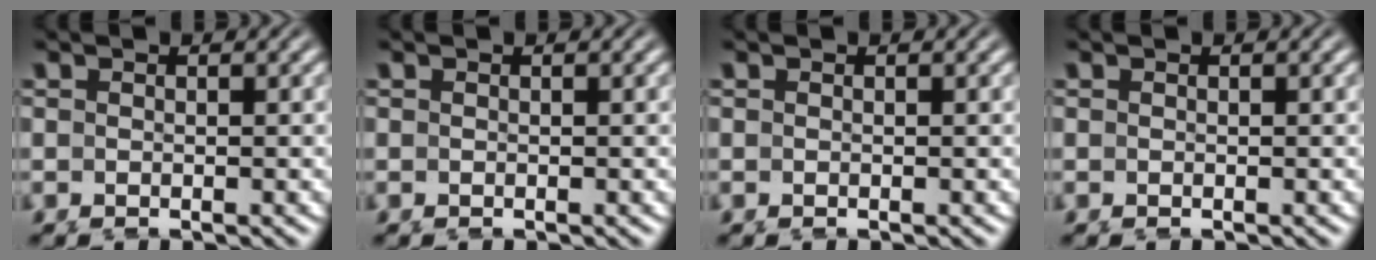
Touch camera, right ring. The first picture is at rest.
{"total": 0.0}
{"total": 0.0}
{"total": 0.0}